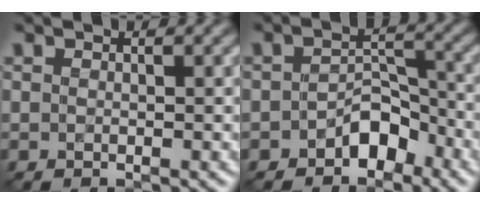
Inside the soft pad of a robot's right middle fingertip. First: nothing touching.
{"total": 2.9, "force": [-1.9, 1.6, 1.5], "torque": [-0.016, 0.015, -0.031]}